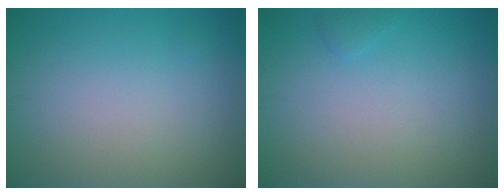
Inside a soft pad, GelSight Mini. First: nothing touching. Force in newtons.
{"total": 0.6, "press": 0.6, "slide": 0.1}